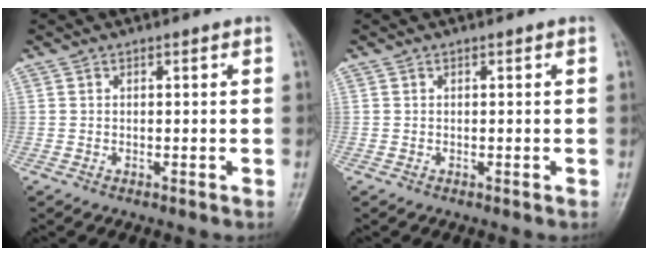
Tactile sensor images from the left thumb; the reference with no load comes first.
{"total": 0.0}